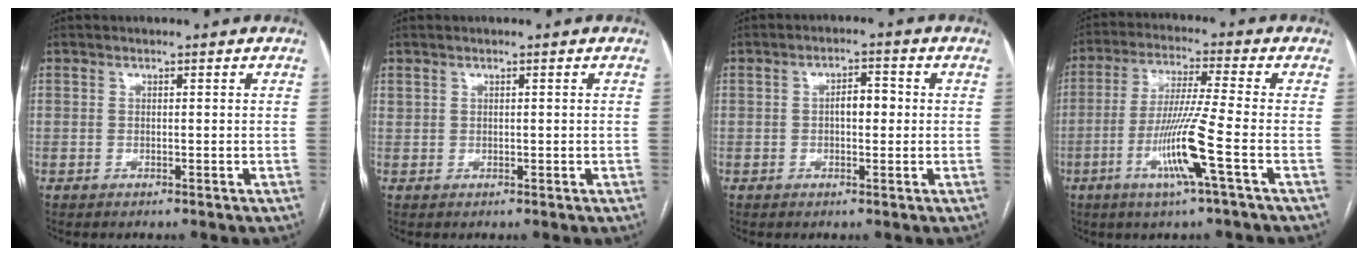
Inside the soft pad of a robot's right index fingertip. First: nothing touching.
{"total": 0.7, "force": [0.3, 0.6, 0.2], "torque": [-0.002, 0.009, 0.009]}
{"total": 3.5, "force": [0.0, 1.6, 3.1], "torque": [-0.049, 0.012, 0.000]}
{"total": 10.6, "force": [-3.9, -1.3, 9.8], "torque": [-0.194, -0.014, -0.078]}